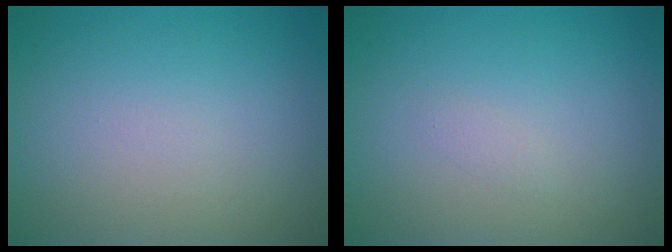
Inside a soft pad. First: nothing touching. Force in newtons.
{"total": 0.6, "press": 0.6, "slide": 0.0}